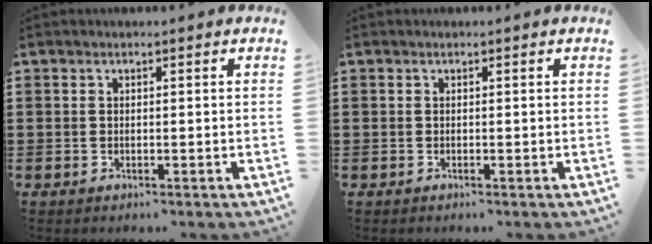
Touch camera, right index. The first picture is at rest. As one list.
[{"total": 0.0}]